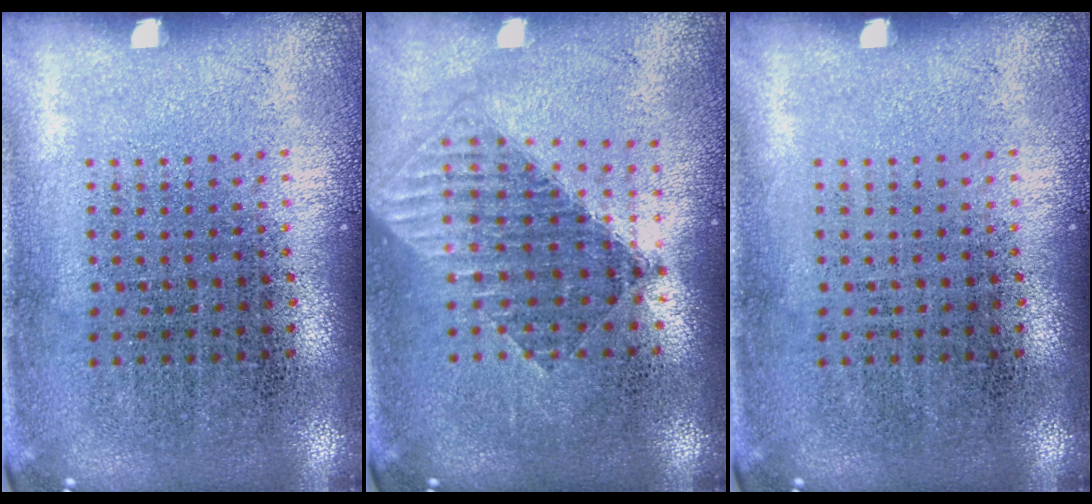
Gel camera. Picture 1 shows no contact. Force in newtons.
{"total": 1.5, "press": 1.3, "slide": 0.8}
{"total": 0.0}